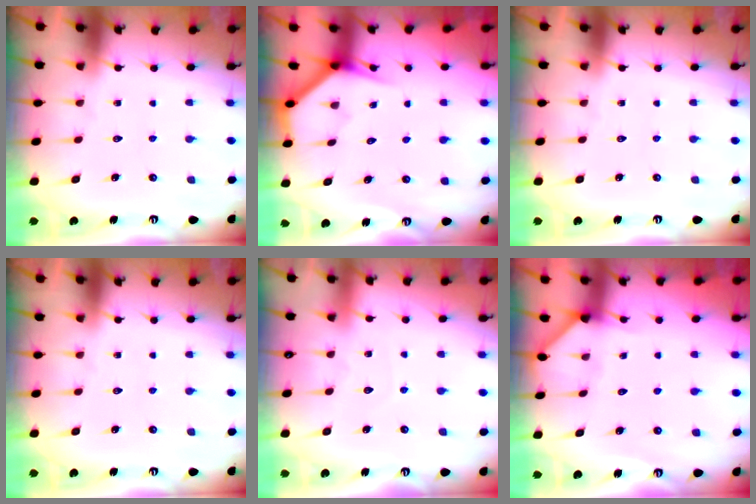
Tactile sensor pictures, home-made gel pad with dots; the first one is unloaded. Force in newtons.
{"total": 4.0, "press": 4.0, "slide": 0.4}
{"total": 0.0}
{"total": 0.0}
{"total": 2.9, "press": 2.9, "slide": 0.3}
{"total": 3.3, "press": 3.3, "slide": 0.3}